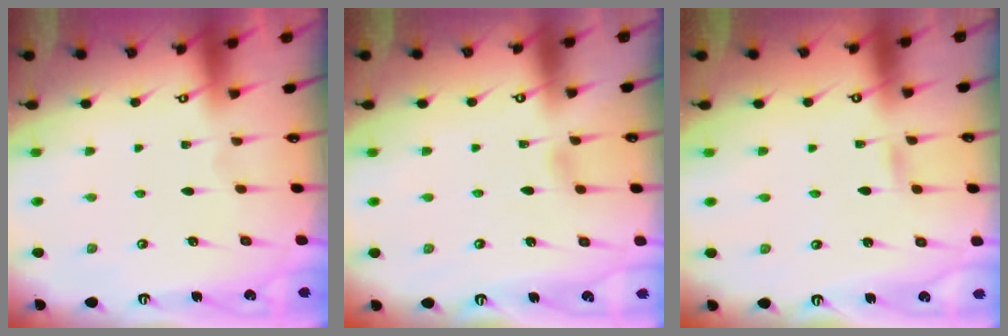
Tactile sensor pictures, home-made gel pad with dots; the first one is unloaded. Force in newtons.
{"total": 6.2, "press": 6.2, "slide": 0.6}
{"total": 2.1, "press": 2.1, "slide": 0.2}